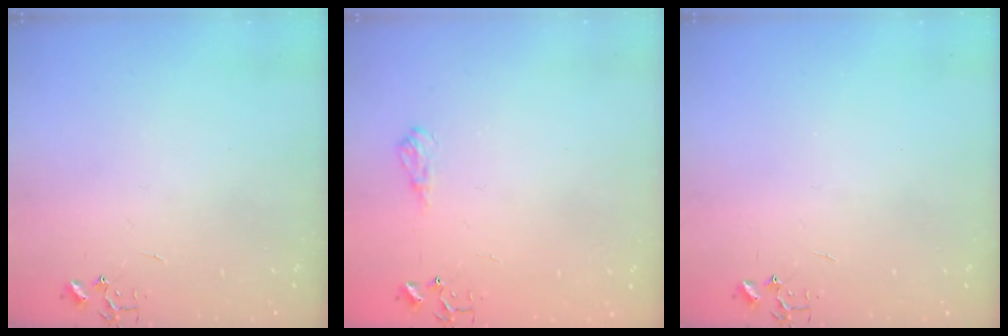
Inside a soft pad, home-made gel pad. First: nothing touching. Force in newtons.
{"total": 8.2, "press": 8.2, "slide": 0.9}
{"total": 0.0}